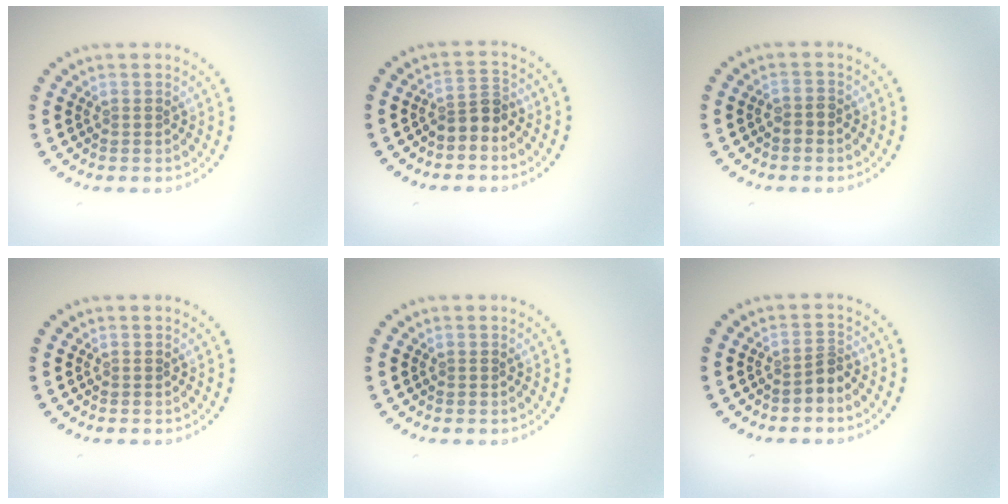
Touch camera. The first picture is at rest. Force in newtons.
{"total": 2.2, "press": 1.7, "slide": 1.4}
{"total": 0.9, "press": 0.8, "slide": 0.4}
{"total": 0.0}
{"total": 0.0}
{"total": 1.8, "press": 1.2, "slide": 1.3}